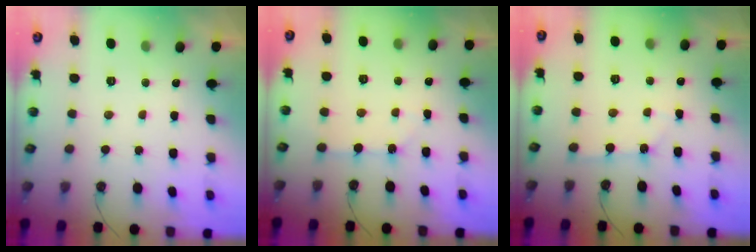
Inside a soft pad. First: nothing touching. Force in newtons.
{"total": 3.6, "press": 3.5, "slide": 0.6}
{"total": 1.8, "press": 1.8, "slide": 0.3}